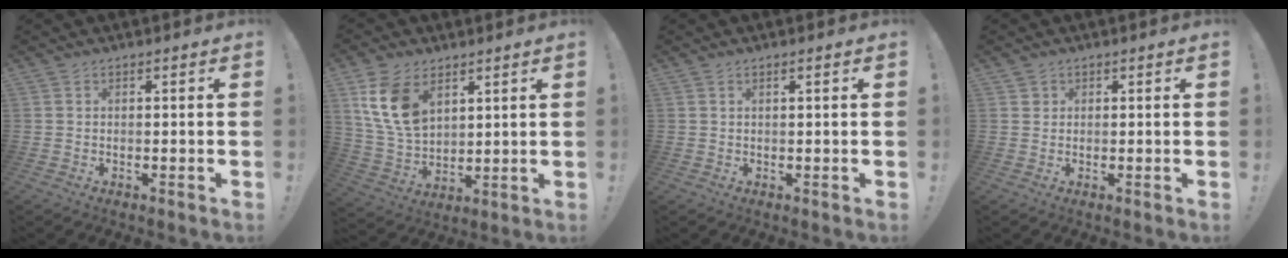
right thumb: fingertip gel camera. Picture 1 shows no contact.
{"total": 13.9, "force": [6.5, 9.0, 8.3], "torque": [-0.178, -0.023, 0.130]}
{"total": 1.1, "force": [0.4, -0.3, 1.0], "torque": [-0.012, -0.003, 0.004]}
{"total": 1.3, "force": [0.9, 1.0, 0.2], "torque": [-0.004, 0.001, 0.017]}